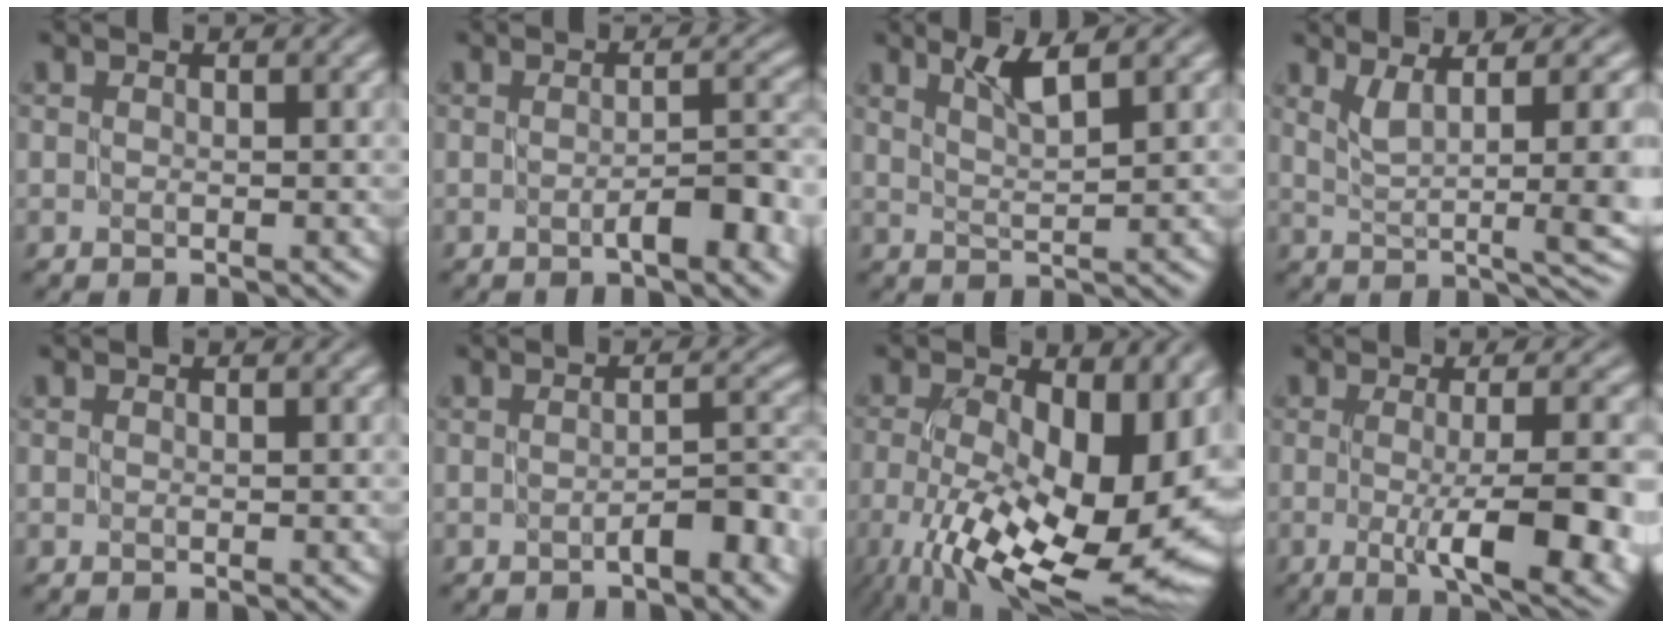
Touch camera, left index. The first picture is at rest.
{"total": 4.4, "force": [-1.3, 1.0, 4.1], "torque": [-0.061, 0.007, -0.017]}
{"total": 2.7, "force": [1.8, 0.3, 2.0], "torque": [-0.033, 0.003, 0.035]}
{"total": 6.7, "force": [1.6, 2.0, 6.2], "torque": [-0.096, 0.001, 0.033]}
{"total": 0.0}
{"total": 3.4, "force": [-1.2, 0.7, 3.0], "torque": [-0.042, 0.010, -0.018]}
{"total": 17.0, "force": [-4.1, 8.3, 14.2], "torque": [-0.212, -0.018, -0.055]}
{"total": 8.5, "force": [-2.0, 2.2, 7.9], "torque": [-0.103, -0.009, -0.028]}